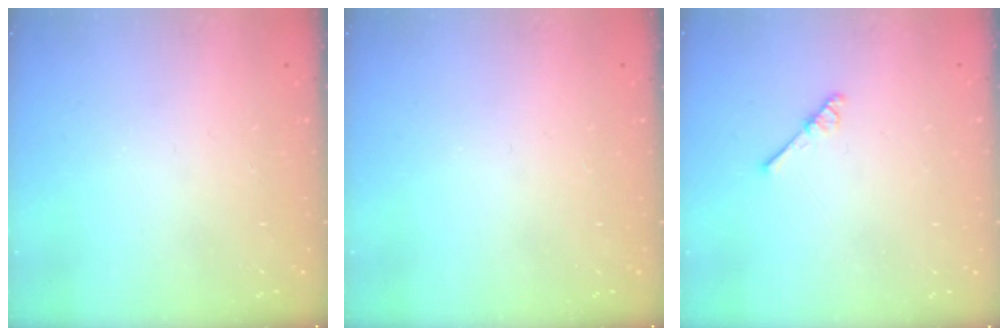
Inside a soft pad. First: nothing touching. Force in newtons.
{"total": 0.0}
{"total": 3.2, "press": 3.2, "slide": 0.3}